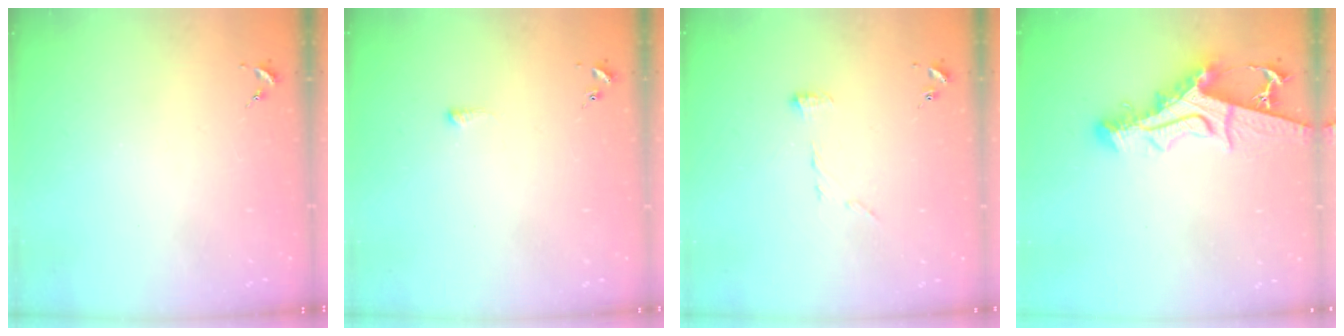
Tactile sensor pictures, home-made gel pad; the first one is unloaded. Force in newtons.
{"total": 3.6, "press": 3.6, "slide": 0.5}
{"total": 7.1, "press": 7.0, "slide": 0.7}
{"total": 14.9, "press": 14.8, "slide": 1.3}